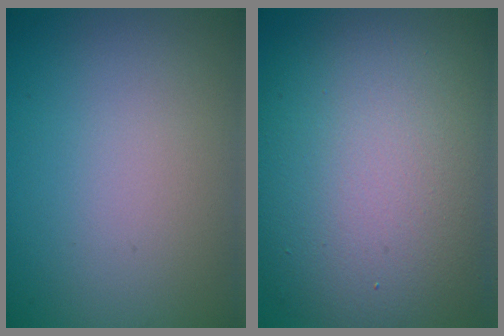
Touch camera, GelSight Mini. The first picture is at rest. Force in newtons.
{"total": 12.9, "press": 12.9, "slide": 0.6}